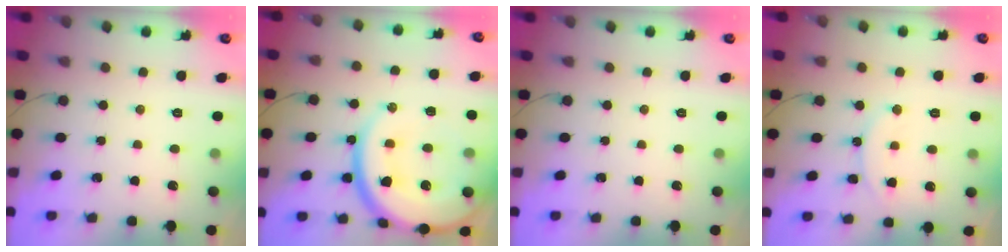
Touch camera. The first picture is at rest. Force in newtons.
{"total": 28.1, "press": 27.7, "slide": 4.8}
{"total": 0.0}
{"total": 9.8, "press": 9.7, "slide": 0.9}